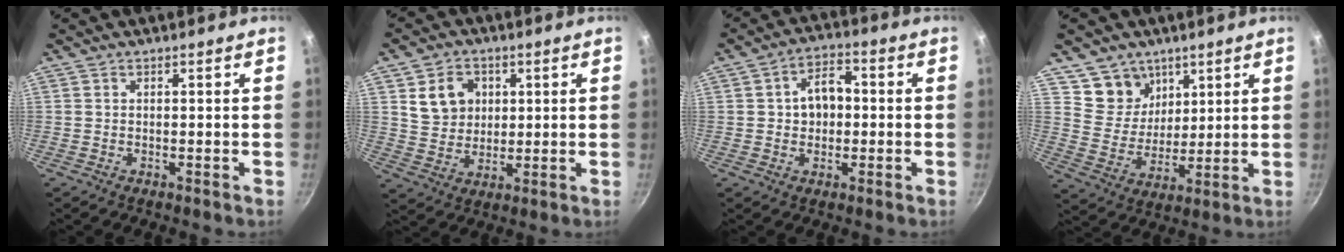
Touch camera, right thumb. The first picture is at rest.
{"total": 8.8, "force": [2.7, 7.3, 4.1], "torque": [-0.045, -0.006, 0.050]}
{"total": 7.4, "force": [0.3, 5.3, 5.1], "torque": [-0.044, 0.017, -0.001]}
{"total": 9.3, "force": [5.8, 7.1, 2.0], "torque": [0.001, -0.043, 0.111]}